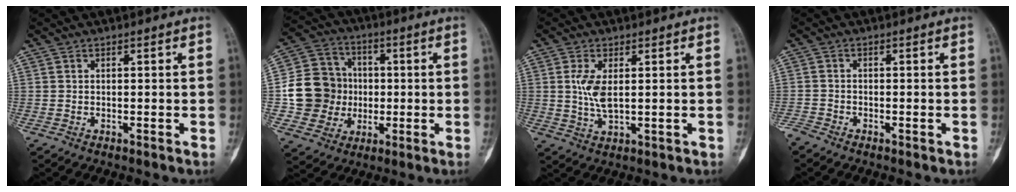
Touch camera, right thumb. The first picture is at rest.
{"total": 14.4, "force": [-0.4, 13.4, 5.4], "torque": [-0.070, 0.025, -0.001]}
{"total": 5.4, "force": [0.9, 2.3, 4.8], "torque": [-0.101, -0.009, 0.021]}
{"total": 2.3, "force": [-2.0, 0.8, 0.6], "torque": [-0.015, -0.003, -0.044]}